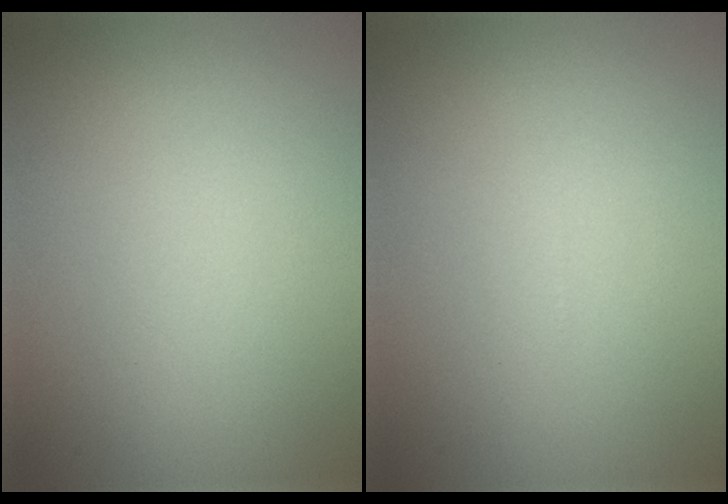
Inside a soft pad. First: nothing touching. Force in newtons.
{"total": 0.0}